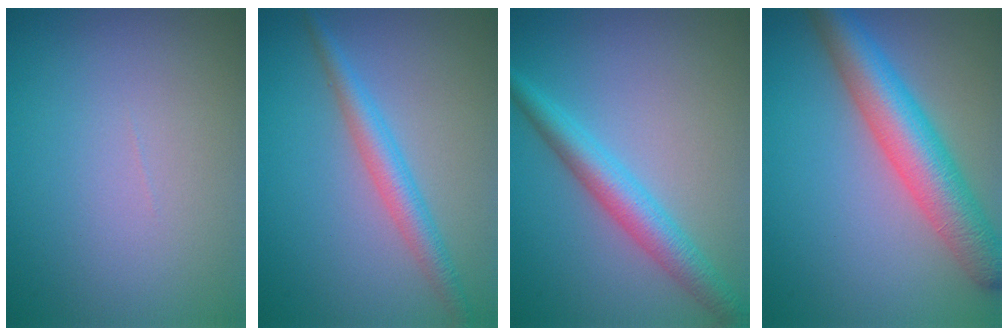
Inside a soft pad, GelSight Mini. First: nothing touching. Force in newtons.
{"total": 3.0, "press": 3.0, "slide": 0.2}
{"total": 4.1, "press": 4.1, "slide": 0.1}
{"total": 7.3, "press": 7.3, "slide": 0.2}